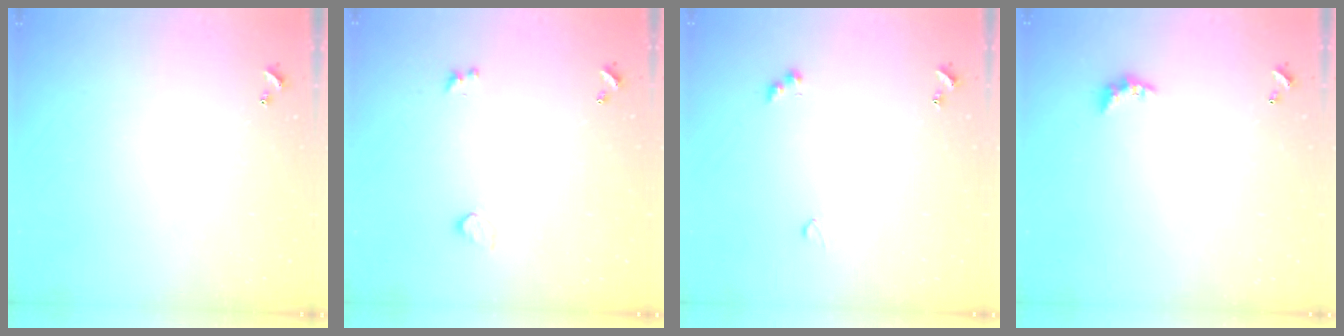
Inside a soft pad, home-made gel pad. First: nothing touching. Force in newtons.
{"total": 0.8, "press": 0.6, "slide": 0.4}
{"total": 4.4, "press": 4.4, "slide": 0.7}
{"total": 2.7, "press": 2.7, "slide": 0.6}